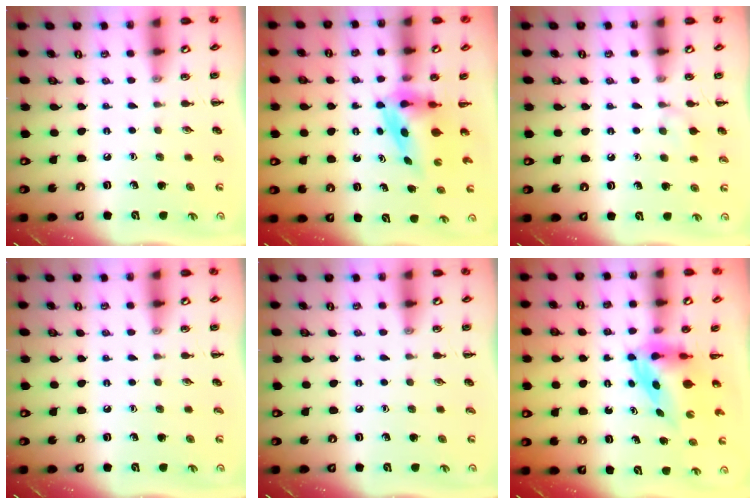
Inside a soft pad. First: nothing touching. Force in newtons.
{"total": 6.0, "press": 5.9, "slide": 1.1}
{"total": 6.6, "press": 6.2, "slide": 2.1}
{"total": 0.0}
{"total": 0.0}
{"total": 3.7, "press": 3.6, "slide": 1.0}